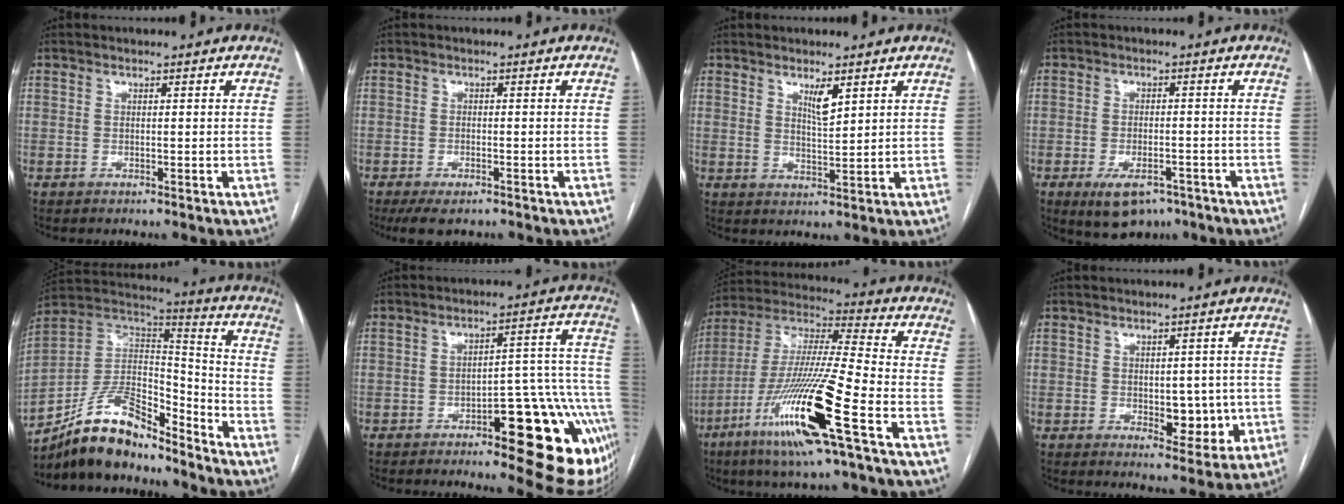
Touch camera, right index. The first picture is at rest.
{"total": 4.5, "force": [-3.2, 1.6, 2.7], "torque": [-0.046, -0.012, -0.046]}
{"total": 3.3, "force": [2.0, 0.5, 2.5], "torque": [-0.047, -0.007, 0.039]}
{"total": 7.0, "force": [-4.3, 3.3, 4.4], "torque": [-0.076, -0.009, -0.059]}
{"total": 16.7, "force": [-13.8, 5.6, 7.6], "torque": [-0.134, 0.041, -0.246]}
{"total": 20.0, "force": [-8.9, 5.5, 17.0], "torque": [-0.118, 0.036, -0.106]}
{"total": 19.7, "force": [-9.0, 0.3, 17.6], "torque": [-0.375, -0.037, -0.175]}
{"total": 6.3, "force": [-0.6, 3.4, 5.3], "torque": [-0.060, 0.000, 0.003]}